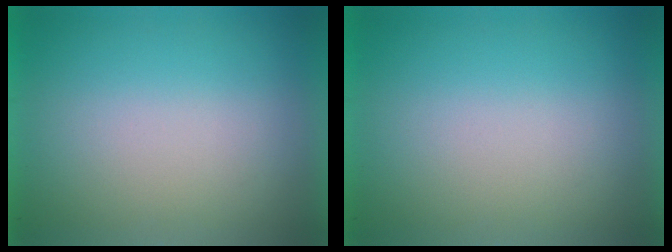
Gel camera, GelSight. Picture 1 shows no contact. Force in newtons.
{"total": 0.0}